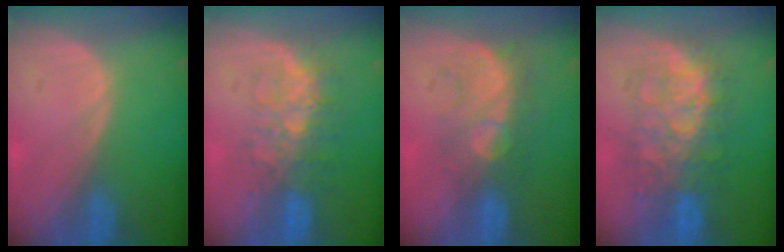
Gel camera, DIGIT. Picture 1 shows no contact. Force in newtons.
{"total": 8.1, "press": 7.1, "slide": 3.8}
{"total": 8.5, "press": 7.6, "slide": 3.7}
{"total": 9.4, "press": 9.3, "slide": 0.6}